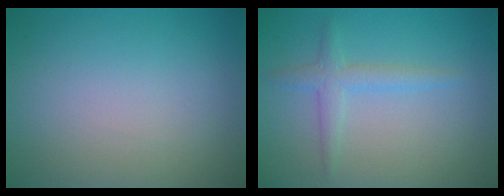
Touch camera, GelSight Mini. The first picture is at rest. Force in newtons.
{"total": 2.1, "press": 2.1, "slide": 0.1}